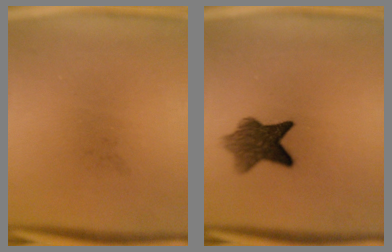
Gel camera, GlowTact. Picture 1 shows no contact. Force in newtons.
{"total": 7.2}